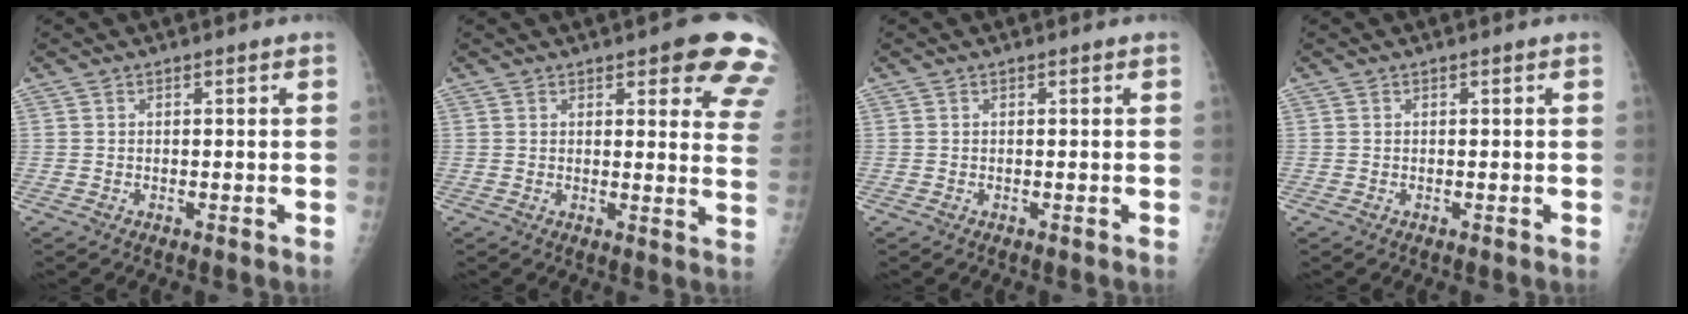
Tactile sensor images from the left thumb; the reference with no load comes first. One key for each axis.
{"total": 12.9, "fx": 7.7, "fy": 4.0, "fz": 9.6, "tx": -0.070, "ty": -0.036, "tz": 0.073}
{"total": 0.0}
{"total": 0.0}